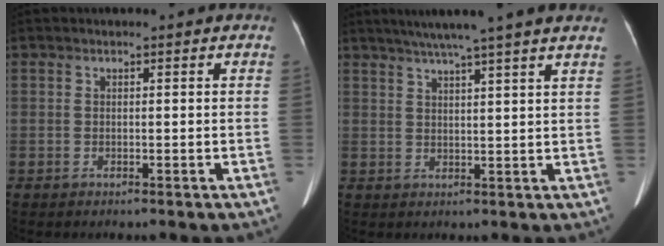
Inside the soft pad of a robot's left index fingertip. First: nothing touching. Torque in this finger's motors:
{"motor_torque": [0.93, -1.21, 0.12, 0.11]}